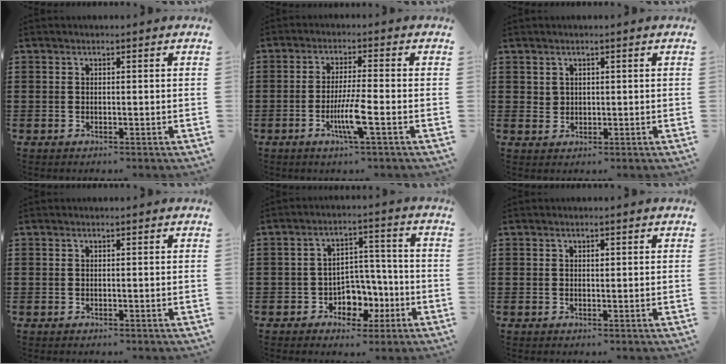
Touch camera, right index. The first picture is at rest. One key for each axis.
{"total": 6.2, "fx": -2.3, "fy": 0.1, "fz": 5.7, "tx": -0.115, "ty": -0.020, "tz": -0.044}
{"total": 1.4, "fx": 0.9, "fy": 1.1, "fz": 0.3, "tx": -0.008, "ty": 0.003, "tz": 0.018}
{"total": 0.0}
{"total": 5.9, "fx": -2.4, "fy": 4.8, "fz": 2.5, "tx": -0.042, "ty": 0.015, "tz": -0.041}
{"total": 0.8, "fx": 0.3, "fy": 0.5, "fz": 0.5, "tx": -0.012, "ty": 0.001, "tz": 0.006}